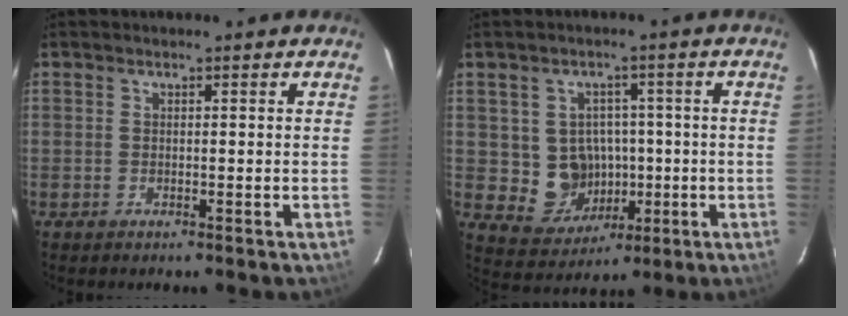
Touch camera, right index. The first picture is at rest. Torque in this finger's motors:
{"motor_torque": [0.07, 0.02, 0.08, 0.01]}